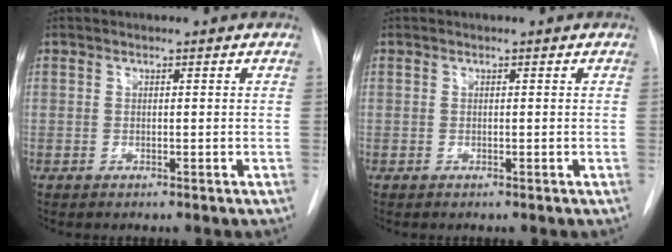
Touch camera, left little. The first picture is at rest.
{"total": 0.0}